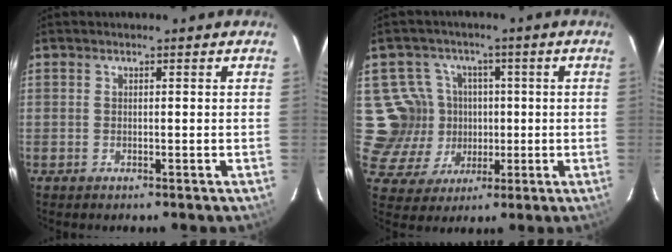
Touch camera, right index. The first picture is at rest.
{"total": 10.9, "force": [0.0, 10.6, 2.4], "torque": [-0.071, 0.010, 0.007]}